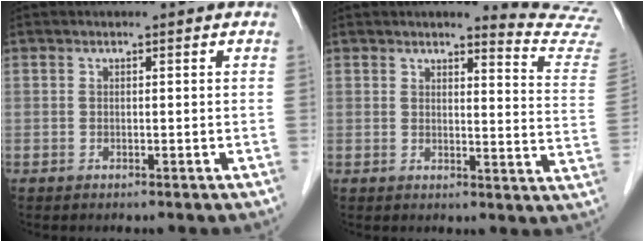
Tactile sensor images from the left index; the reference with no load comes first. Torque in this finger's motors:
{"motor_torque": [0.70, -1.12, 0.17, -0.01]}